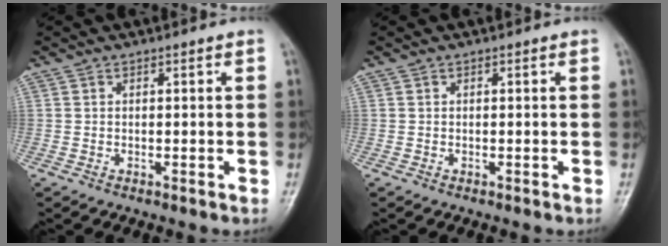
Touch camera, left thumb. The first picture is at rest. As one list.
[{"total": 0.0}]